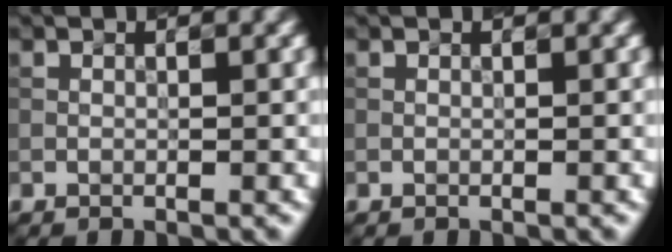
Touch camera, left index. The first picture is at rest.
{"total": 0.0}